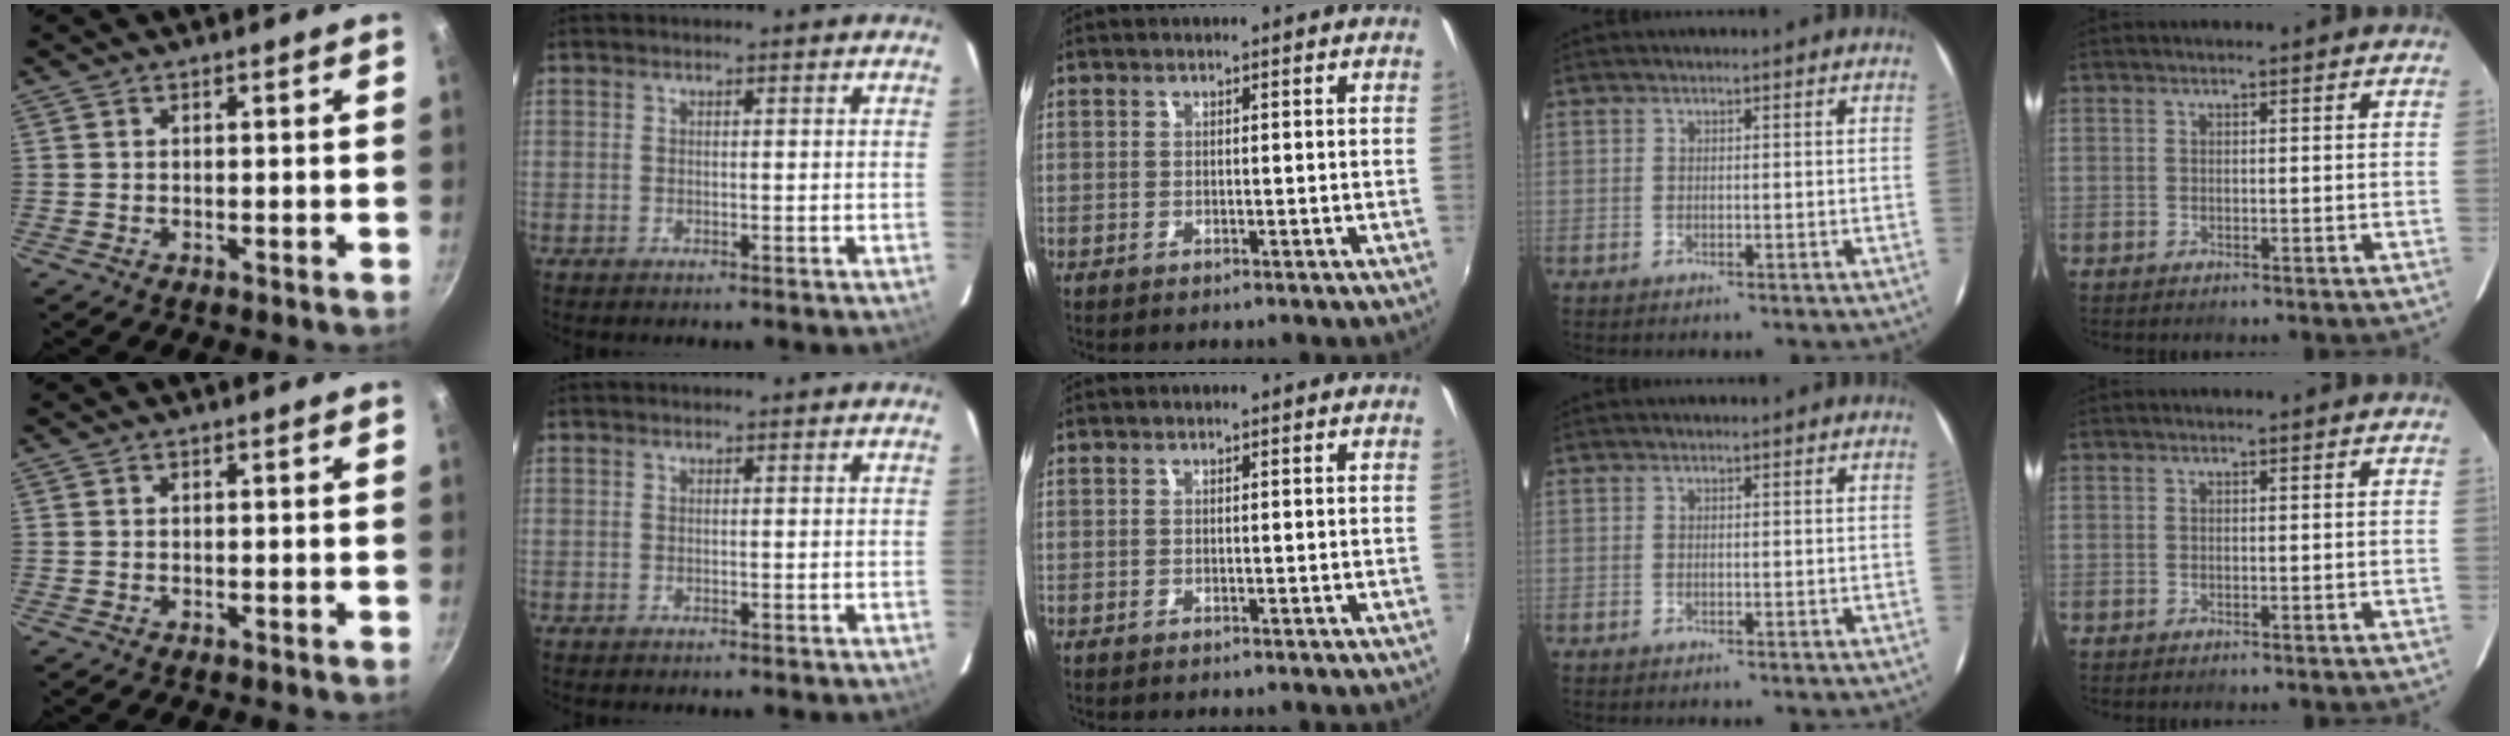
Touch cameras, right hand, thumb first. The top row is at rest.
{}